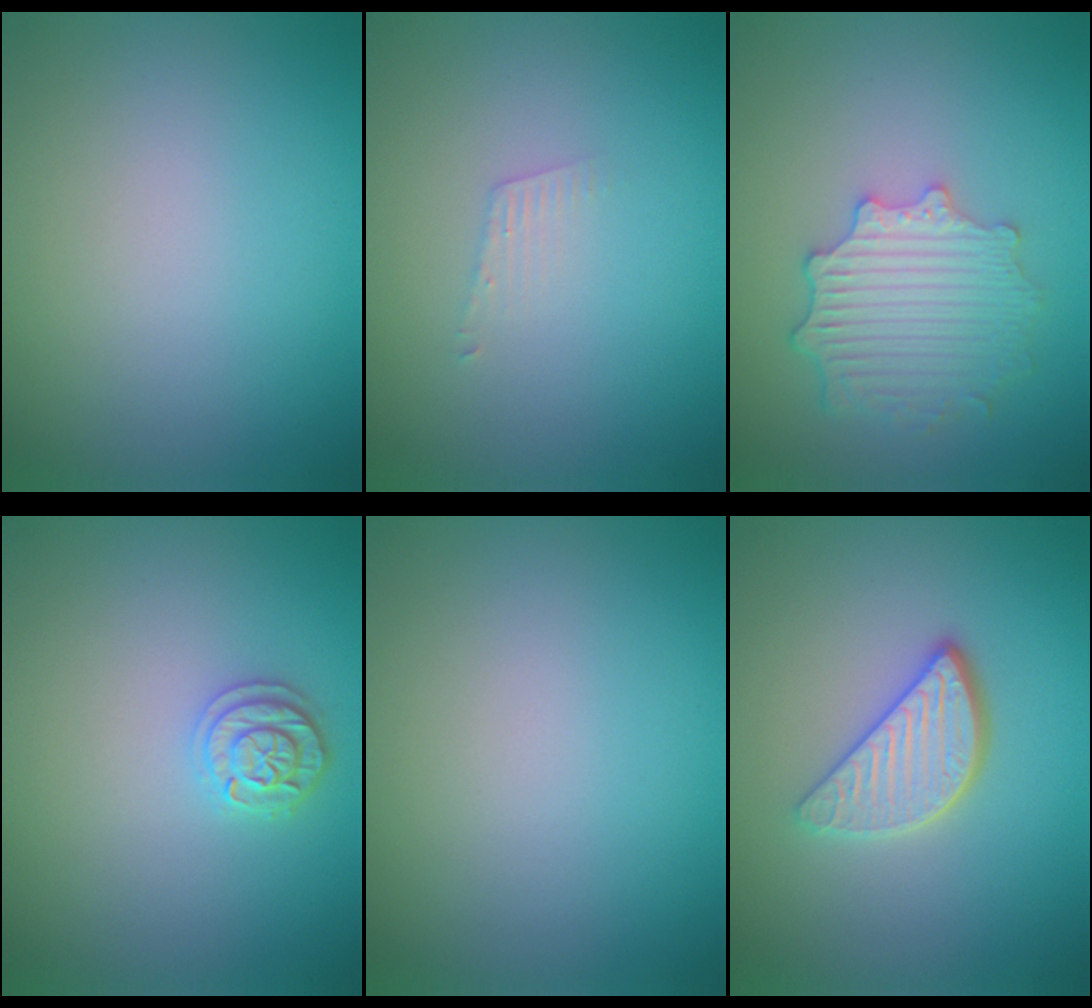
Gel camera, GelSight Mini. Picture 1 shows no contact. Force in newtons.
{"total": 0.9, "press": 0.9, "slide": 0.1}
{"total": 4.9, "press": 4.0, "slide": 2.8}
{"total": 1.9, "press": 1.9, "slide": 0.3}
{"total": 0.0}
{"total": 3.9, "press": 3.0, "slide": 2.4}